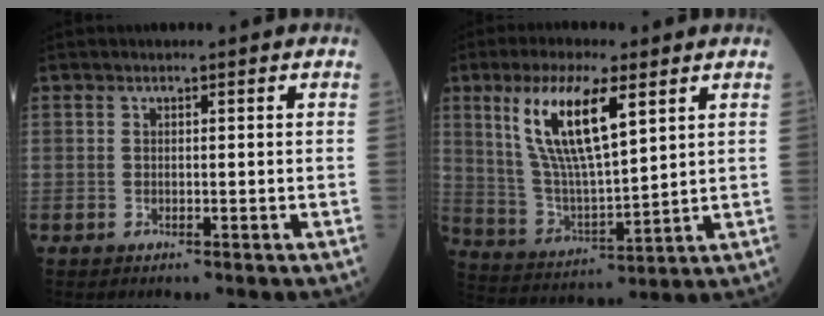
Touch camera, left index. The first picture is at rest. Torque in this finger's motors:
{"motor_torque": [1.36, -0.78, 0.37, 0.21]}